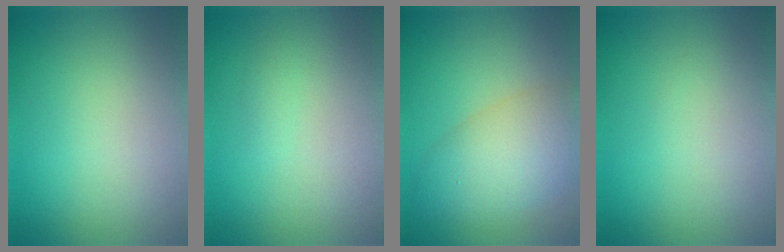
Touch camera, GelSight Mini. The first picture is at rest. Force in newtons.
{"total": 0.6, "press": 0.6, "slide": 0.0}
{"total": 6.1, "press": 6.1, "slide": 0.2}
{"total": 0.0}